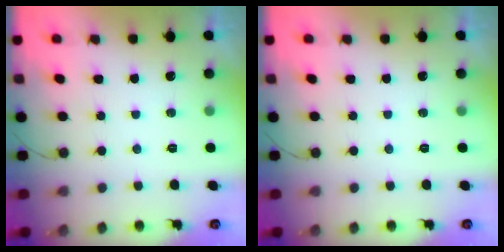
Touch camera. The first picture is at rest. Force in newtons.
{"total": 0.0}